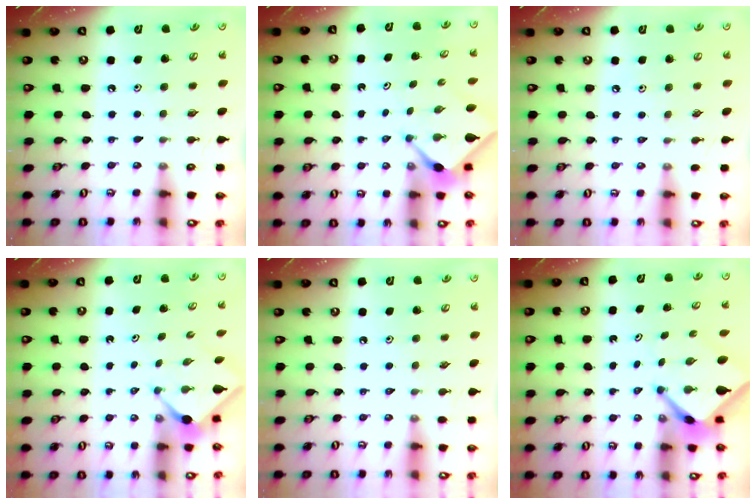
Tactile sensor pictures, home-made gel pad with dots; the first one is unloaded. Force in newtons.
{"total": 2.2, "press": 2.2, "slide": 0.3}
{"total": 2.1, "press": 2.1, "slide": 0.4}
{"total": 2.5, "press": 2.5, "slide": 0.2}
{"total": 4.0, "press": 3.9, "slide": 0.6}
{"total": 4.0, "press": 4.0, "slide": 0.2}